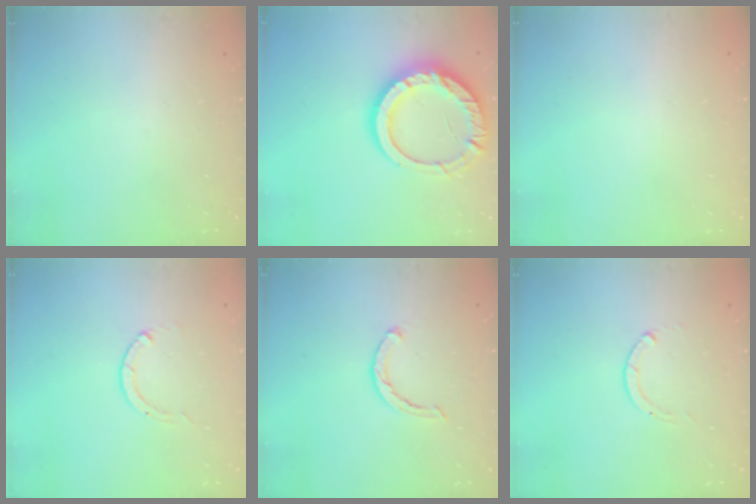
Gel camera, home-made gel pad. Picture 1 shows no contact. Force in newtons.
{"total": 16.9, "press": 16.8, "slide": 1.5}
{"total": 2.6, "press": 2.6, "slide": 0.2}
{"total": 0.0}
{"total": 2.7, "press": 2.7, "slide": 0.4}
{"total": 0.0}